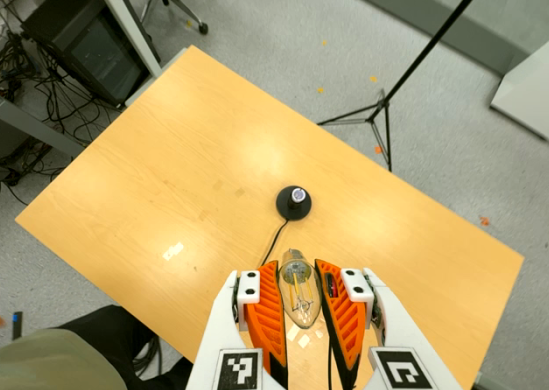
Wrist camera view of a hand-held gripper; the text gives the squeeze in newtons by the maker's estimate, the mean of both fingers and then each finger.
{"total": 20.3, "left": 23.1, "right": 17.6}